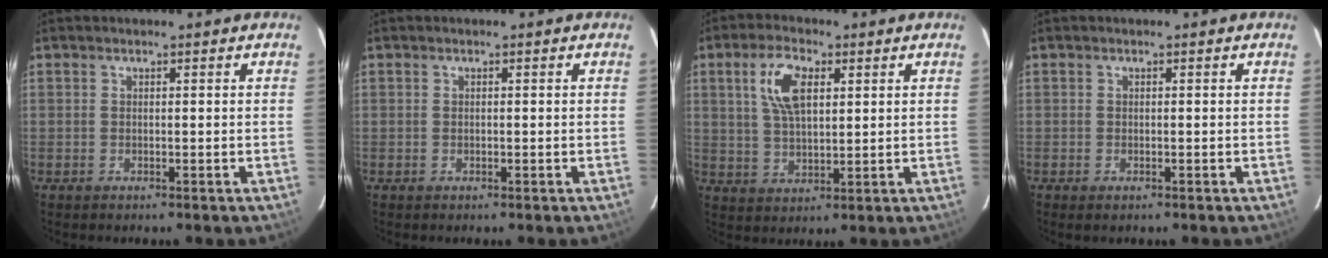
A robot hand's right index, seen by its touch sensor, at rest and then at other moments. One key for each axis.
{"total": 0.0}
{"total": 8.4, "fx": 2.9, "fy": 4.0, "fz": 6.8, "tx": -0.132, "ty": 0.012, "tz": 0.059}
{"total": 0.8, "fx": -0.5, "fy": 0.4, "fz": 0.5, "tx": -0.009, "ty": -0.002, "tz": -0.008}